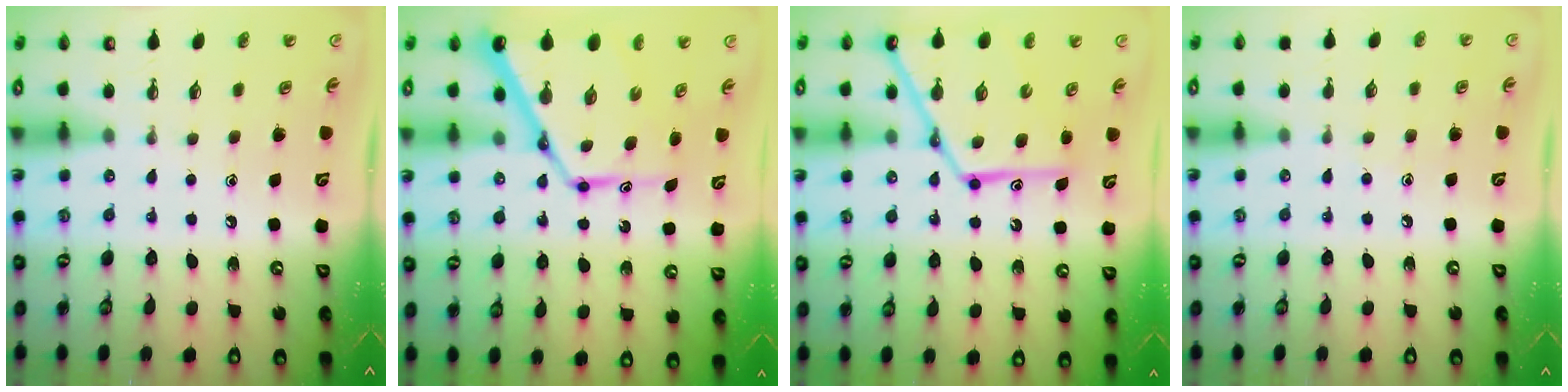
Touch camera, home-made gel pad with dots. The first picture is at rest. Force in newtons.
{"total": 16.5, "press": 16.4, "slide": 1.5}
{"total": 18.0, "press": 17.9, "slide": 1.5}
{"total": 4.1, "press": 4.1, "slide": 0.4}